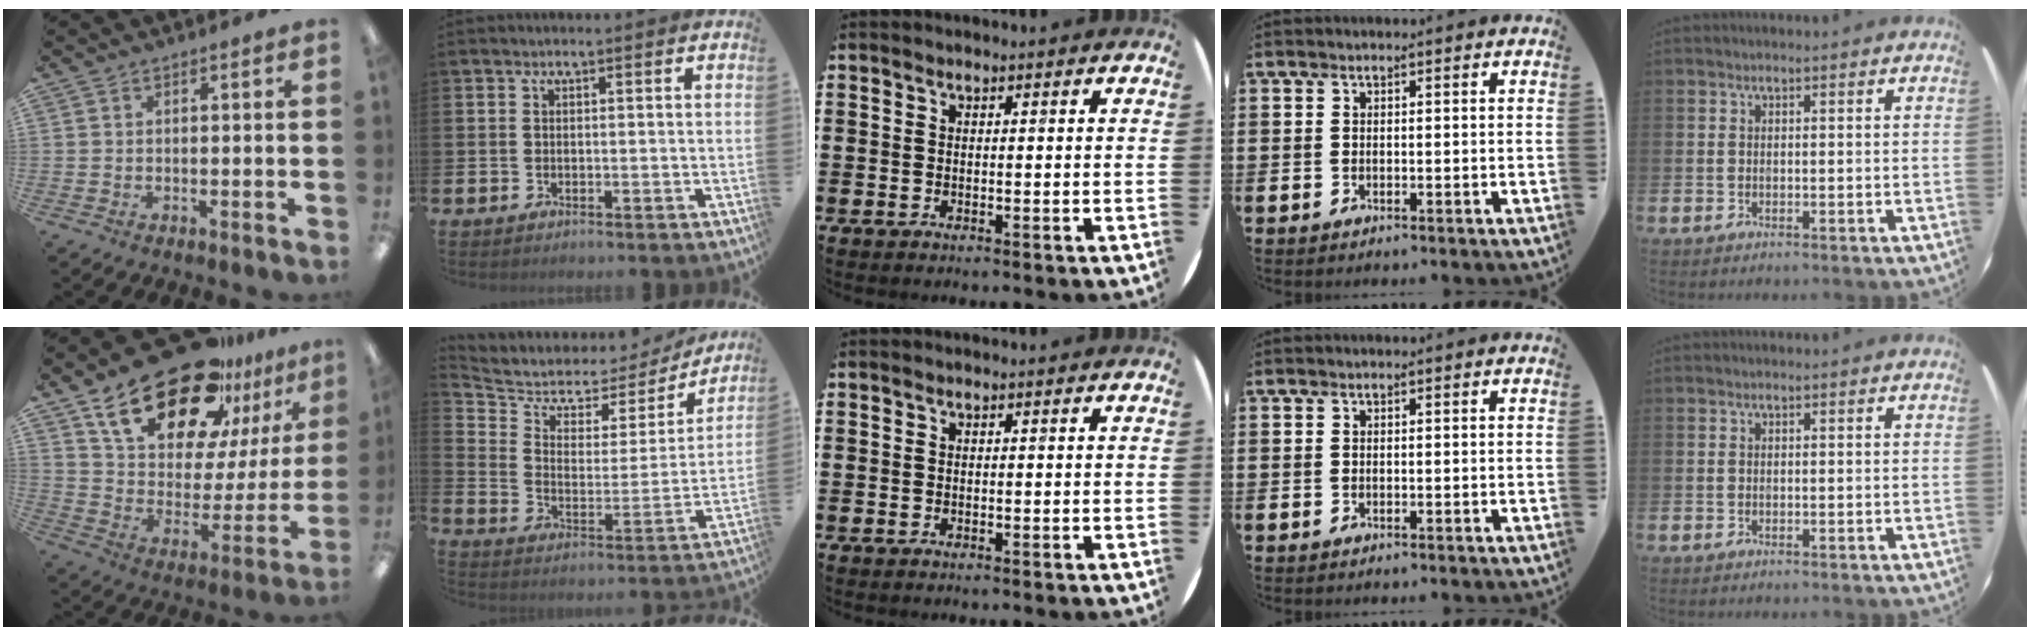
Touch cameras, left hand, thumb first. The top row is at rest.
{"thumb": {"total": 25.5, "force": [18.4, 11.3, 13.5], "torque": [-0.227, -0.116, 0.323]}, "index": {"total": 5.3, "force": [4.7, 2.3, 0.5], "torque": [-0.053, -0.043, 0.074]}}